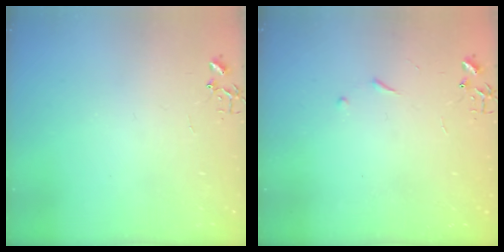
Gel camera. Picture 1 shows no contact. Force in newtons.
{"total": 4.0, "press": 3.9, "slide": 0.6}